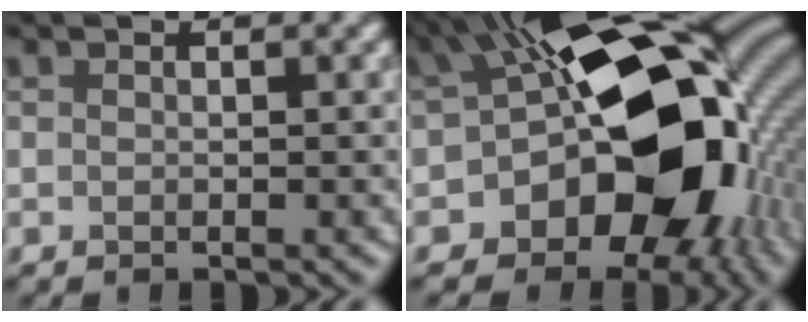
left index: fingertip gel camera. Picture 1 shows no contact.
{"total": 17.8, "force": [-2.6, 11.6, 13.3], "torque": [-0.176, -0.014, -0.046]}